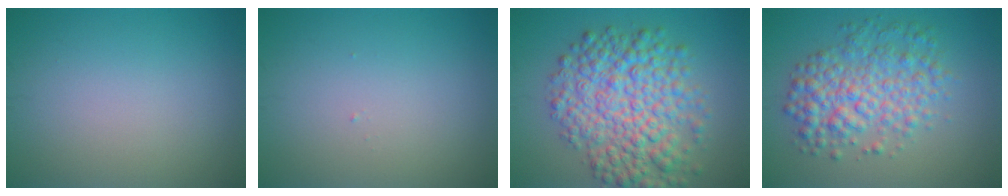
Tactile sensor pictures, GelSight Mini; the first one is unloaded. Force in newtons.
{"total": 0.0}
{"total": 8.9, "press": 8.9, "slide": 0.1}
{"total": 5.9, "press": 5.9, "slide": 0.1}